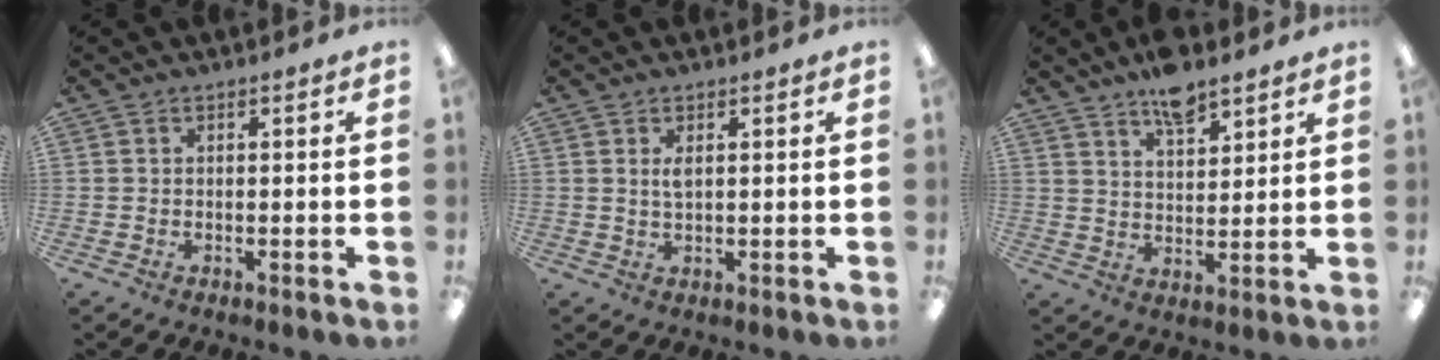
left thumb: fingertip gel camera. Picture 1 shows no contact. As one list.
[{"total": 2.1, "force": [0.9, 0.7, 1.7], "torque": [-0.038, 0.003, 0.015]}, {"total": 7.9, "force": [6.2, 3.0, 3.7], "torque": [-0.057, -0.036, 0.109]}]